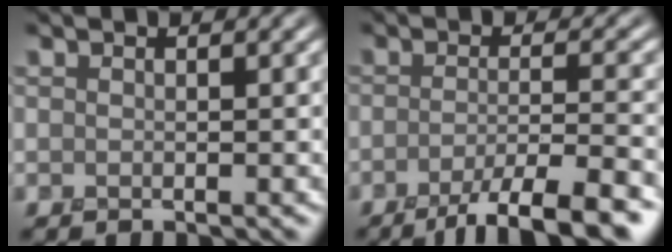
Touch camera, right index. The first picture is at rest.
{"total": 7.0, "force": [-4.3, 1.4, 5.3], "torque": [-0.073, 0.001, -0.070]}